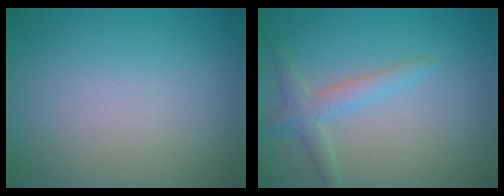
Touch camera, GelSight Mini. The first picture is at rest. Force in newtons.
{"total": 2.2, "press": 2.2, "slide": 0.1}